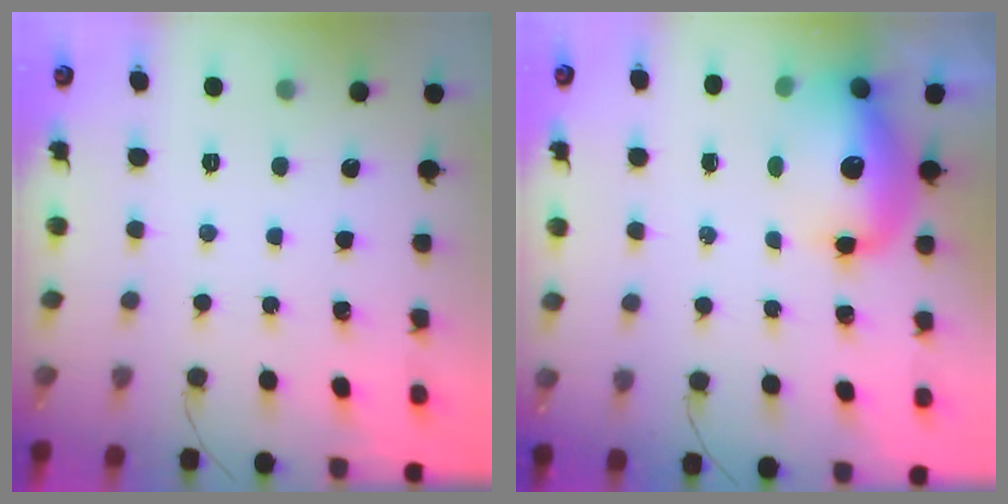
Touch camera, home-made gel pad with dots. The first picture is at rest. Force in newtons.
{"total": 14.5, "press": 14.1, "slide": 3.5}